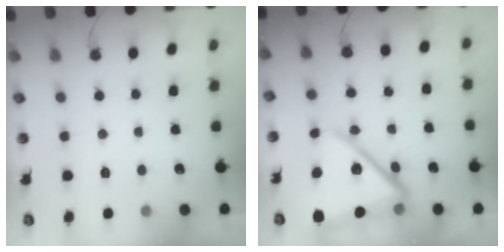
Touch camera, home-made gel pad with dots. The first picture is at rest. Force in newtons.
{"total": 16.9, "press": 16.8, "slide": 2.1}